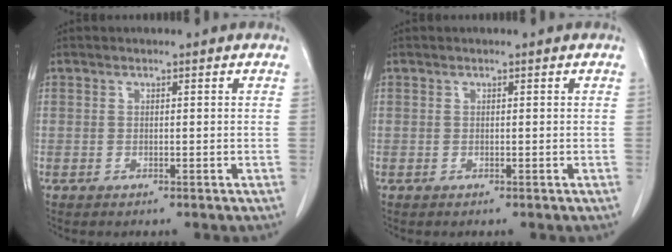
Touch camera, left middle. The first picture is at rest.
{"total": 0.0}